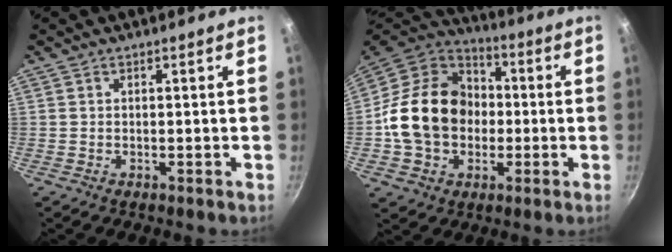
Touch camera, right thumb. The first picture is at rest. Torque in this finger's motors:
{"motor_torque": [1.64, 3.28, 0.96, -1.01, 0.20]}